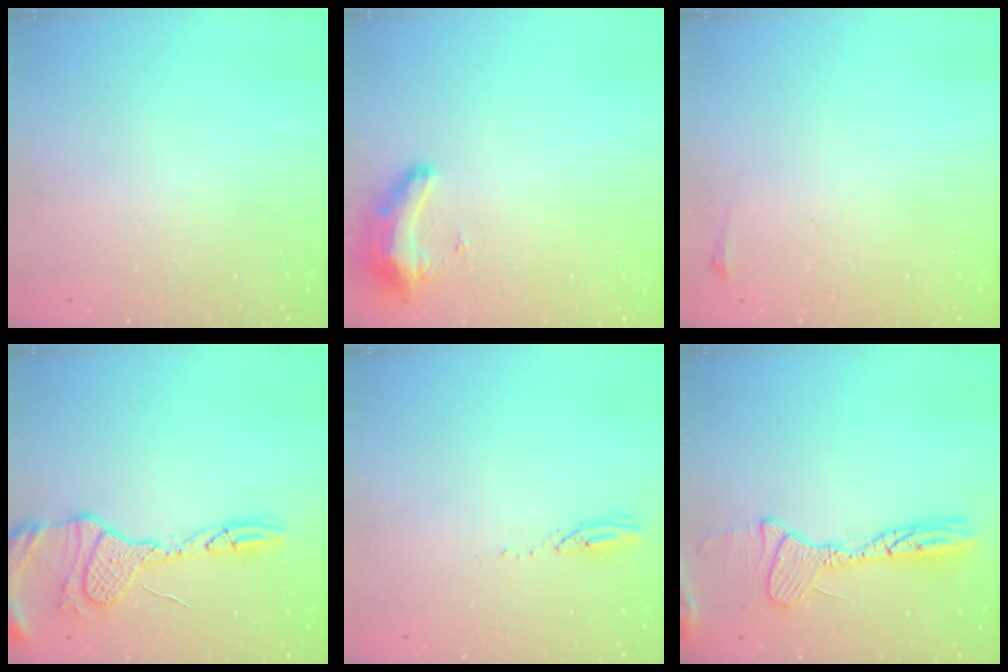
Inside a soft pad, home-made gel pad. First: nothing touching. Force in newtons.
{"total": 8.8, "press": 8.8, "slide": 0.7}
{"total": 2.8, "press": 2.1, "slide": 1.9}
{"total": 16.0, "press": 15.9, "slide": 1.6}
{"total": 3.1, "press": 3.1, "slide": 0.1}
{"total": 13.1, "press": 13.1, "slide": 0.3}